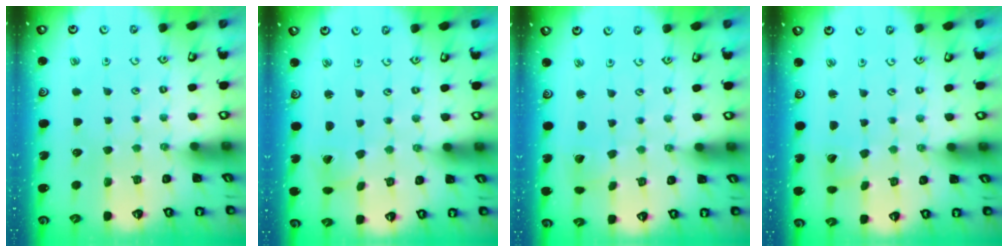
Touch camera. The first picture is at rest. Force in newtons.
{"total": 1.2, "press": 1.2, "slide": 0.1}
{"total": 2.1, "press": 2.1, "slide": 0.1}
{"total": 2.7, "press": 2.7, "slide": 0.3}